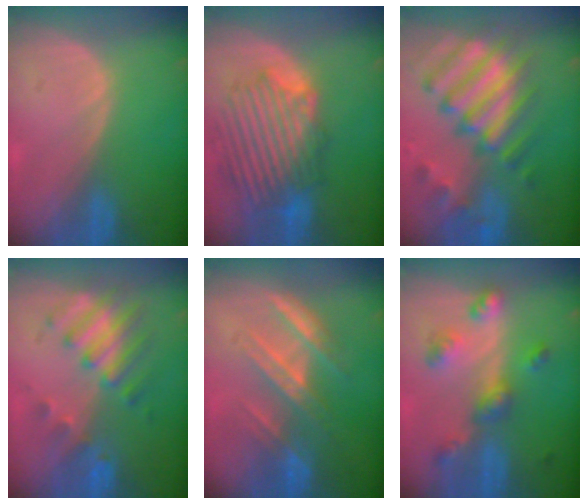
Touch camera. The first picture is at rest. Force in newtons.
{"total": 9.7, "press": 9.6, "slide": 1.1}
{"total": 12.4, "press": 10.7, "slide": 6.2}
{"total": 8.3, "press": 7.2, "slide": 4.1}
{"total": 7.1, "press": 6.7, "slide": 2.5}
{"total": 6.8, "press": 6.0, "slide": 3.2}